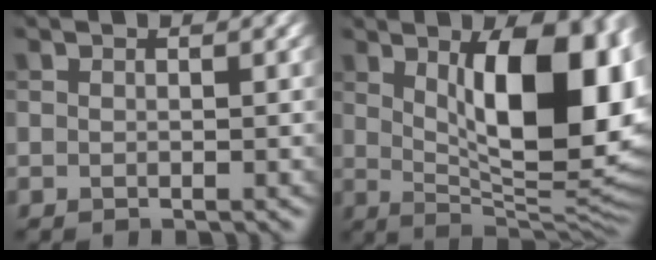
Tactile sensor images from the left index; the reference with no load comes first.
{"total": 14.4, "force": [3.3, 6.0, 12.7], "torque": [-0.152, -0.004, 0.053]}